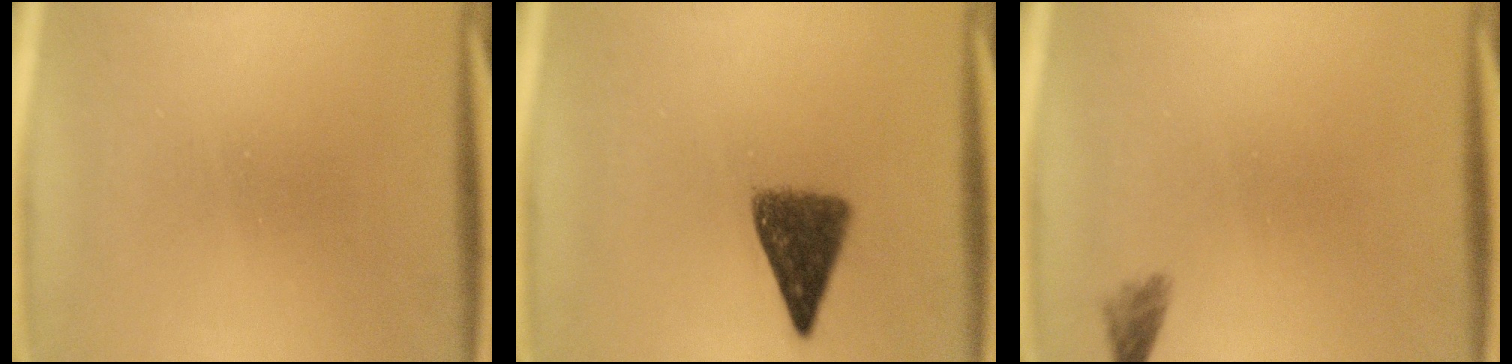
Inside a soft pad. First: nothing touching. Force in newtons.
{"total": 6.8}
{"total": 1.6}